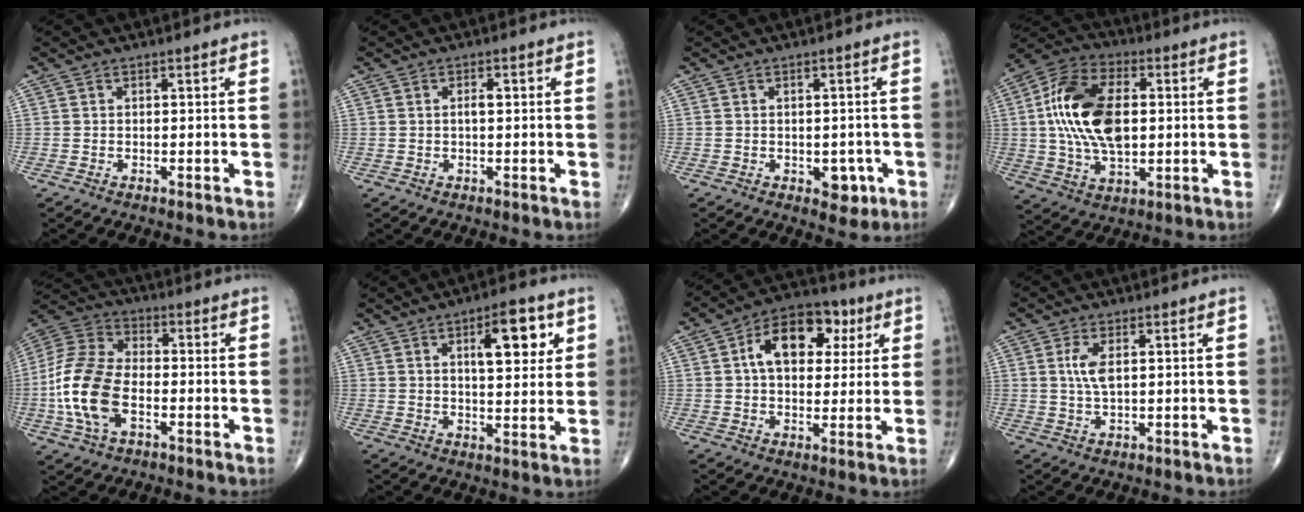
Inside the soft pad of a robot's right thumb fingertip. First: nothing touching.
{"total": 1.6, "force": [0.3, 0.6, 1.5], "torque": [-0.028, 0.002, 0.004]}
{"total": 4.0, "force": [-1.4, 2.6, 2.7], "torque": [-0.005, 0.004, -0.011]}
{"total": 18.2, "force": [1.6, 10.3, 14.9], "torque": [-0.282, 0.013, 0.028]}
{"total": 15.1, "force": [-3.5, 8.6, 11.9], "torque": [-0.252, 0.023, -0.071]}
{"total": 10.8, "force": [4.1, 4.2, 9.0], "torque": [-0.103, -0.017, 0.059]}
{"total": 13.8, "force": [4.0, 8.9, 9.8], "torque": [-0.120, 0.012, 0.056]}
{"total": 4.1, "force": [1.0, 1.6, 3.7], "torque": [-0.082, -0.002, 0.022]}